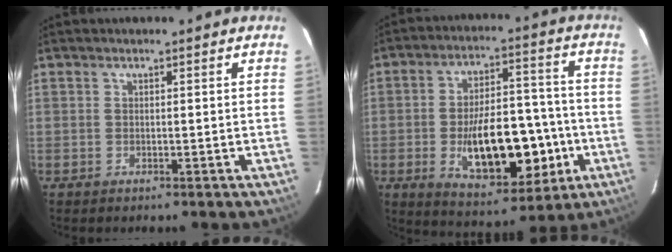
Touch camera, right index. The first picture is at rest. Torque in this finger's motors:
{"motor_torque": [0.91, -0.60, 0.72, 0.21]}